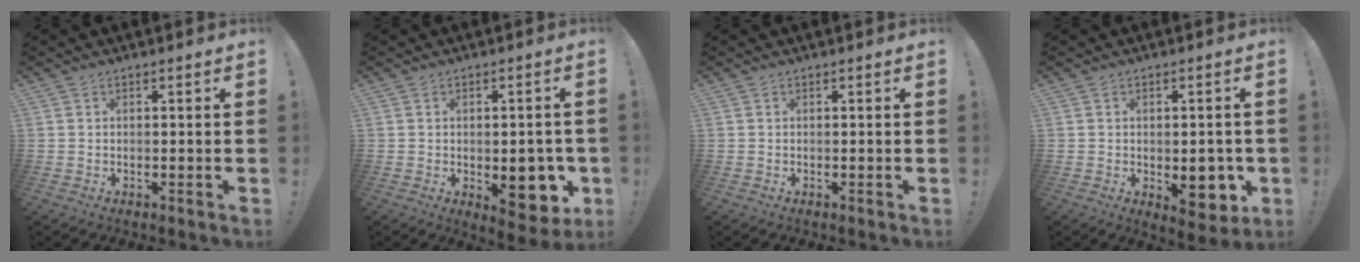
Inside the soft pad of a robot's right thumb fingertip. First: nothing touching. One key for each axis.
{"total": 11.7, "fx": -2.8, "fy": 6.6, "fz": 9.2, "tx": -0.089, "ty": 0.006, "tz": -0.033}
{"total": 0.0}
{"total": 9.8, "fx": -1.9, "fy": 5.8, "fz": 7.7, "tx": -0.070, "ty": -0.002, "tz": -0.021}